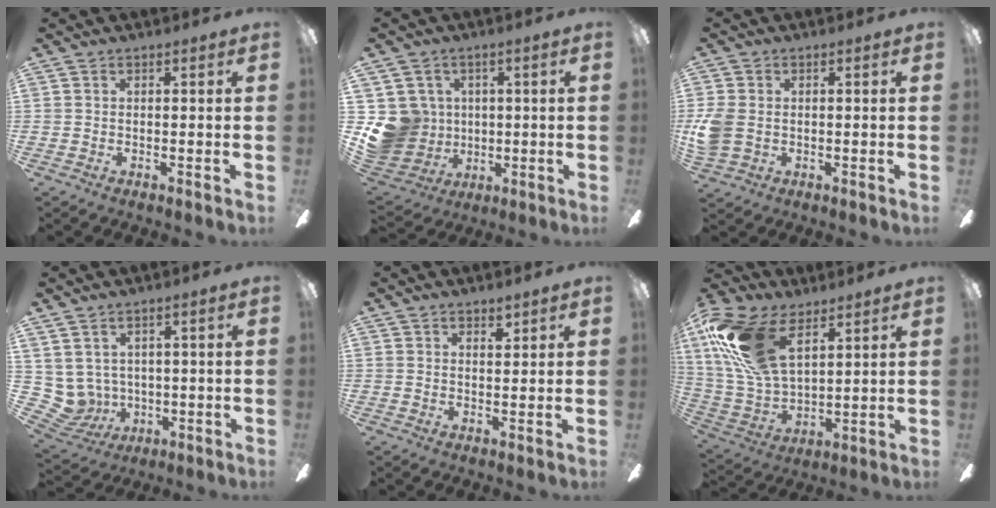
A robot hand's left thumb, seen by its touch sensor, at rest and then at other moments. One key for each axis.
{"total": 11.5, "fx": 0.4, "fy": 11.0, "fz": 3.1, "tx": -0.088, "ty": 0.006, "tz": 0.019}
{"total": 5.9, "fx": 0.1, "fy": 4.6, "fz": 3.7, "tx": -0.092, "ty": 0.004, "tz": 0.003}
{"total": 6.0, "fx": 2.6, "fy": 5.3, "fz": 0.9, "tx": -0.071, "ty": -0.025, "tz": 0.054}
{"total": 2.4, "fx": 2.1, "fy": 0.8, "fz": 0.8, "tx": -0.001, "ty": -0.011, "tz": 0.035}
{"total": 21.9, "fx": 10.2, "fy": 12.2, "fz": 15.1, "tx": -0.335, "ty": -0.023, "tz": 0.183}